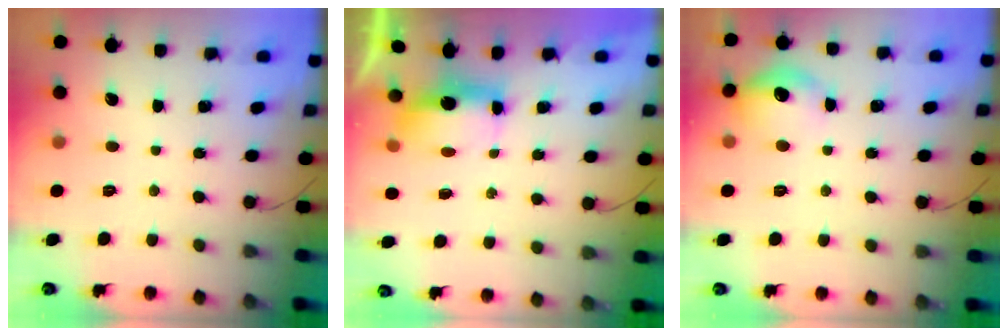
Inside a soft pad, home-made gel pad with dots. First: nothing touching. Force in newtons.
{"total": 5.4, "press": 5.4, "slide": 0.1}
{"total": 10.2, "press": 10.2, "slide": 1.1}